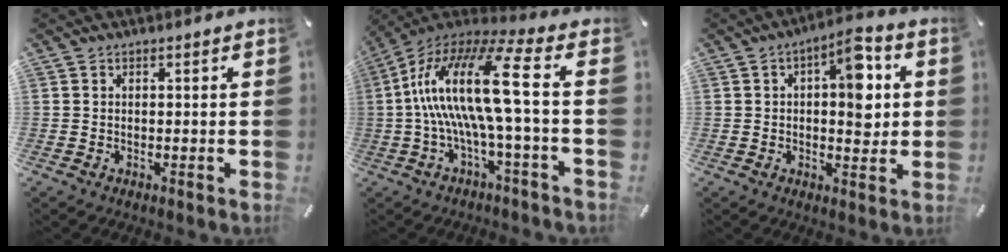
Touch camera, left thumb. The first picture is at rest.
{"total": 18.3, "force": [0.7, 2.5, 18.1], "torque": [-0.389, -0.017, -0.007]}
{"total": 10.4, "force": [2.0, 5.0, 8.9], "torque": [-0.106, -0.013, 0.027]}